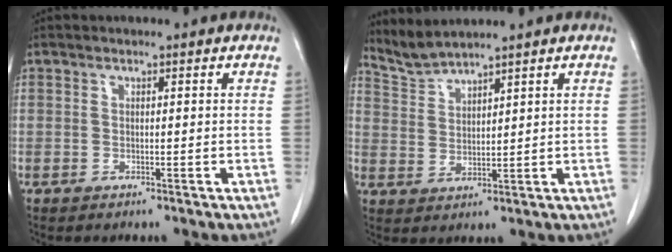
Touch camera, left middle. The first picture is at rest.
{"total": 4.1, "force": [4.0, -0.9, -0.1], "torque": [-0.008, -0.002, 0.091]}